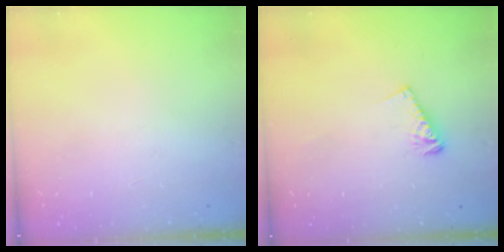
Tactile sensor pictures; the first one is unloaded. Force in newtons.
{"total": 5.0, "press": 4.9, "slide": 0.7}